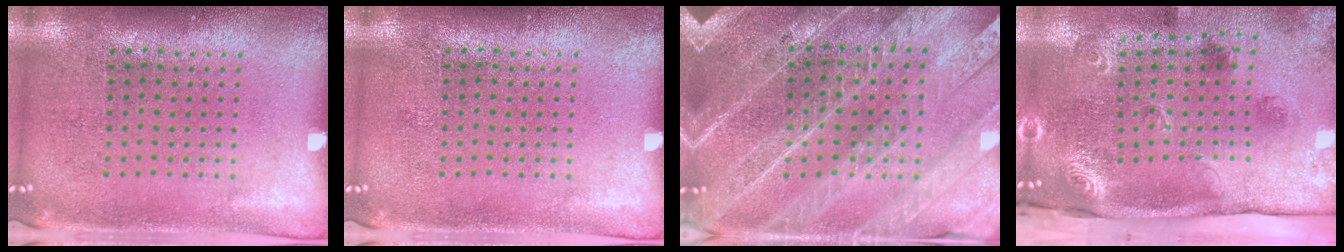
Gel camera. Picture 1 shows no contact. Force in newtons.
{"total": 0.0}
{"total": 4.3, "press": 3.9, "slide": 1.8}
{"total": 2.3, "press": 1.8, "slide": 1.5}